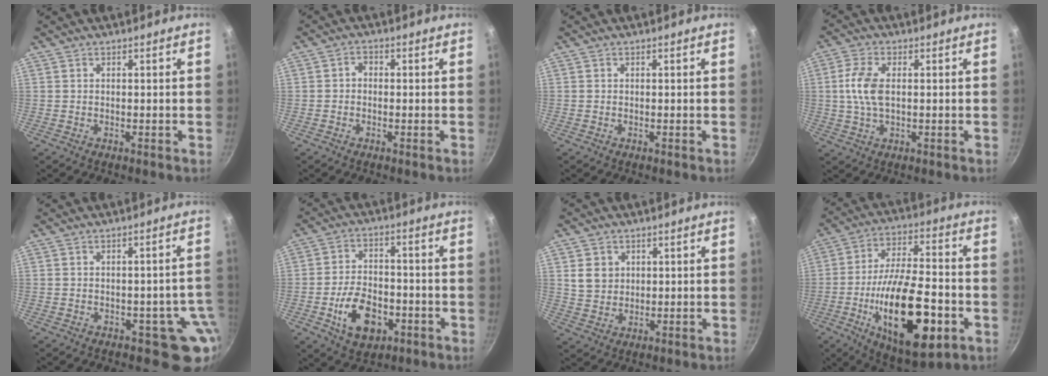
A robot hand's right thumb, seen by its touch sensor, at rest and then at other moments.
{"total": 1.9, "force": [-0.4, 1.6, 1.0], "torque": [-0.013, 0.010, -0.011]}
{"total": 0.0}
{"total": 7.0, "force": [0.6, 3.7, 5.9], "torque": [-0.123, 0.008, 0.009]}
{"total": 6.7, "force": [-1.9, 4.8, 4.2], "torque": [0.013, 0.016, -0.021]}
{"total": 11.8, "force": [-4.2, 7.5, 8.1], "torque": [-0.116, 0.025, -0.067]}
{"total": 5.4, "force": [1.5, 4.6, 2.4], "torque": [-0.023, -0.003, 0.032]}
{"total": 24.1, "force": [-7.4, 9.9, 20.7], "torque": [-0.332, 0.025, -0.112]}